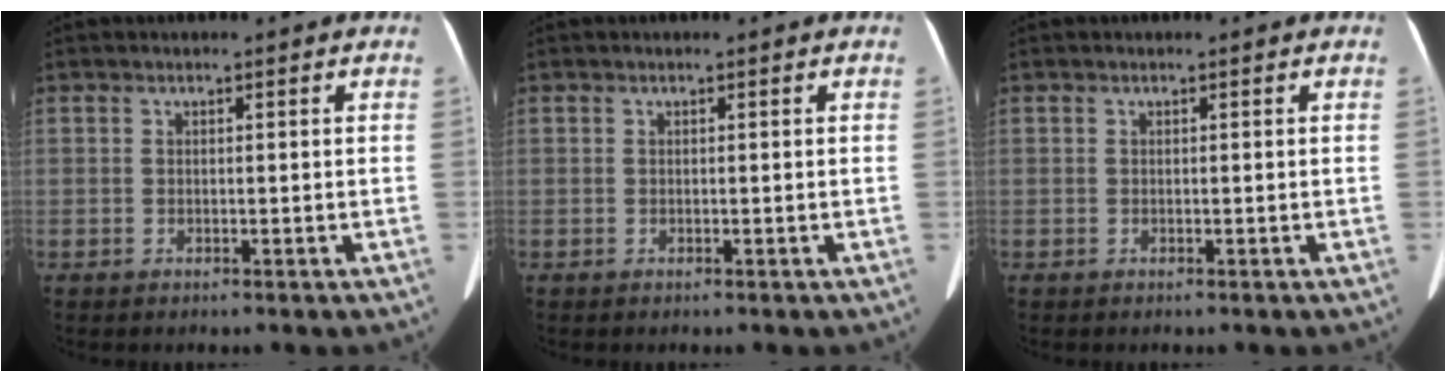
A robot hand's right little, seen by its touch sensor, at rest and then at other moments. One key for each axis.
{"total": 0.0}
{"total": 0.0}